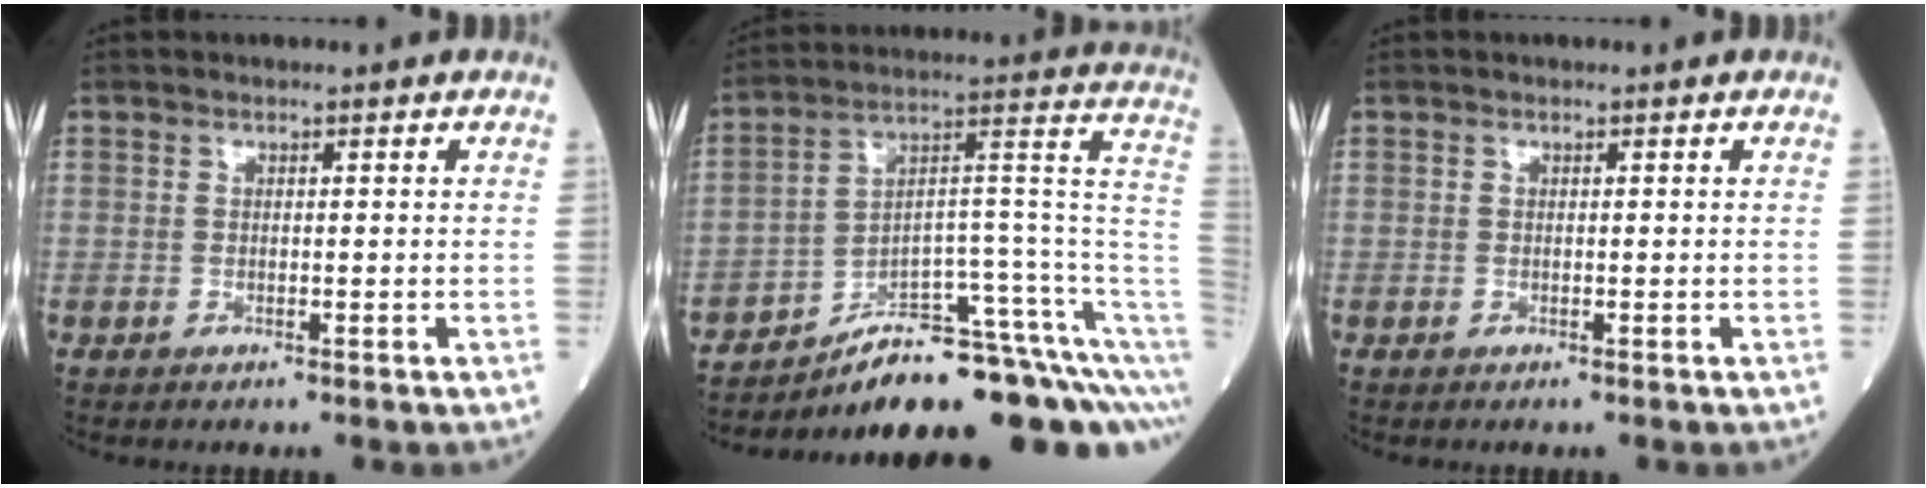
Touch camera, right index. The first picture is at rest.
{"total": 19.7, "force": [-12.7, 3.5, 14.7], "torque": [-0.128, 0.068, -0.186]}
{"total": 0.0}